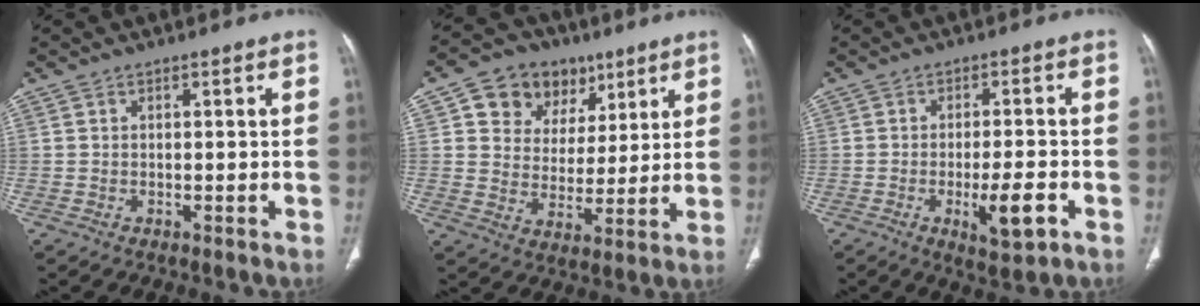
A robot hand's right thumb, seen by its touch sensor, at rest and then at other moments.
{"total": 13.4, "force": [6.8, 10.4, 5.2], "torque": [-0.046, -0.014, 0.111]}
{"total": 7.2, "force": [-2.7, 2.0, 6.3], "torque": [-0.097, 0.003, -0.038]}